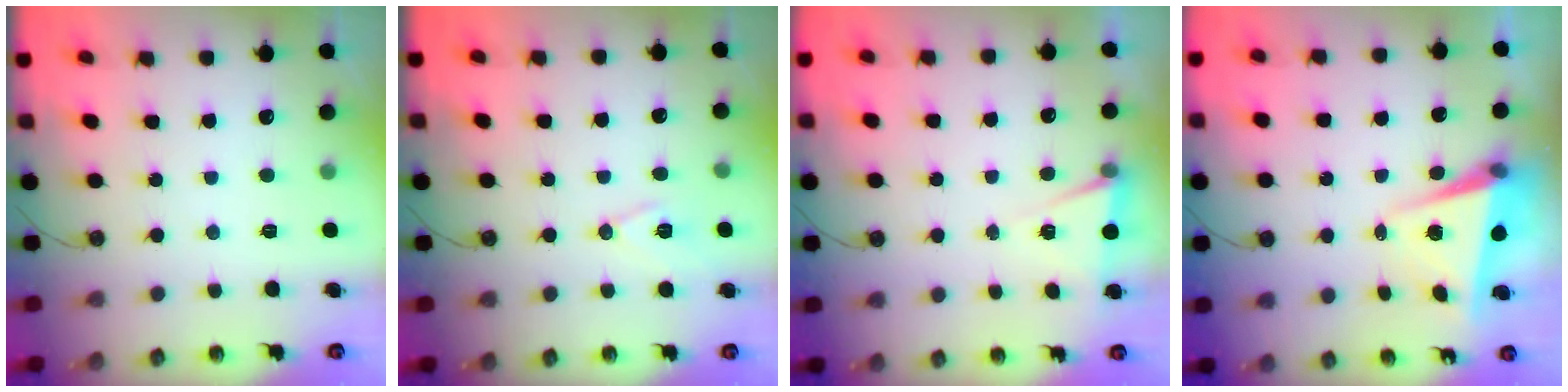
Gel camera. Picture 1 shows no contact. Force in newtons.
{"total": 8.6, "press": 7.9, "slide": 3.5}
{"total": 5.2, "press": 2.7, "slide": 4.5}
{"total": 5.6, "press": 5.6, "slide": 1.0}